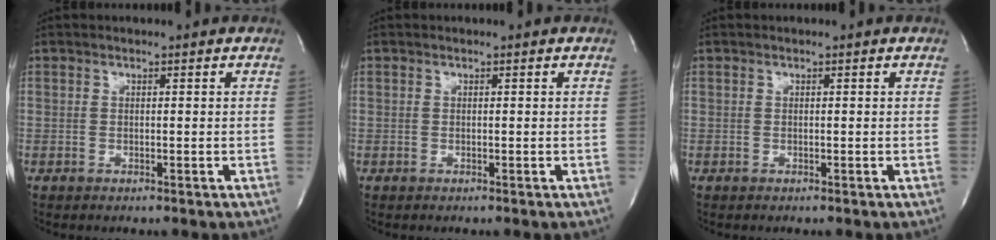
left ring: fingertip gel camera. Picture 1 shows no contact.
{"total": 0.0}
{"total": 0.0}